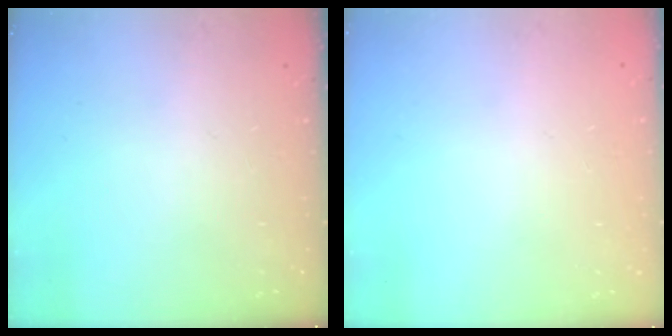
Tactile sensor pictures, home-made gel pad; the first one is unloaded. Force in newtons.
{"total": 0.0}